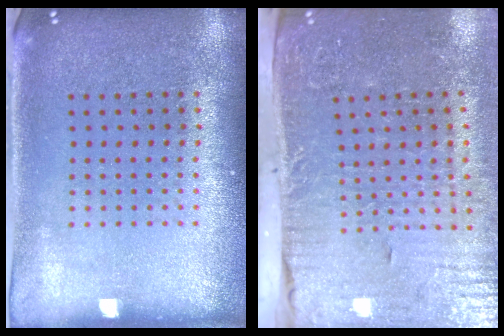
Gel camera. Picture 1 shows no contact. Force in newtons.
{"total": 4.8, "press": 4.1, "slide": 2.6}